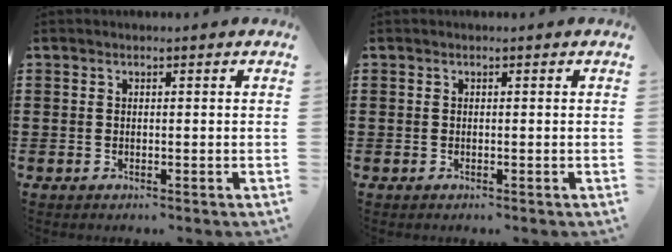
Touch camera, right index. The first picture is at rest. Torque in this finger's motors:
{"motor_torque": [-0.08, 0.05, -0.02, -0.01]}